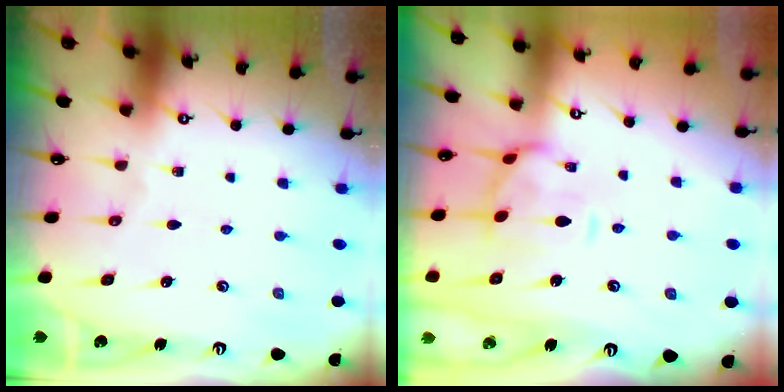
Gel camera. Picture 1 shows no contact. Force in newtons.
{"total": 1.3, "press": 1.3, "slide": 0.3}